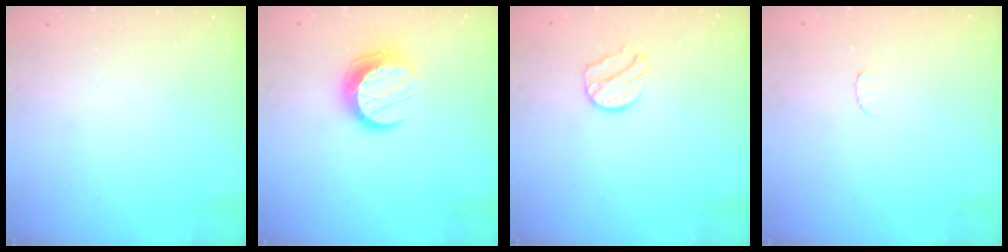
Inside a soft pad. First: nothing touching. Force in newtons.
{"total": 10.9, "press": 10.9, "slide": 0.2}
{"total": 8.9, "press": 8.9, "slide": 0.1}
{"total": 3.1, "press": 3.0, "slide": 0.3}